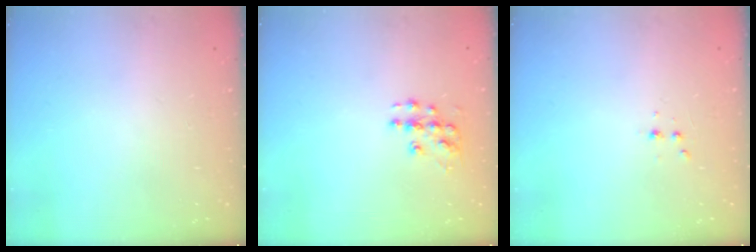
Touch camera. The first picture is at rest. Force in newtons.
{"total": 7.8, "press": 7.8, "slide": 0.4}
{"total": 2.9, "press": 2.7, "slide": 1.0}